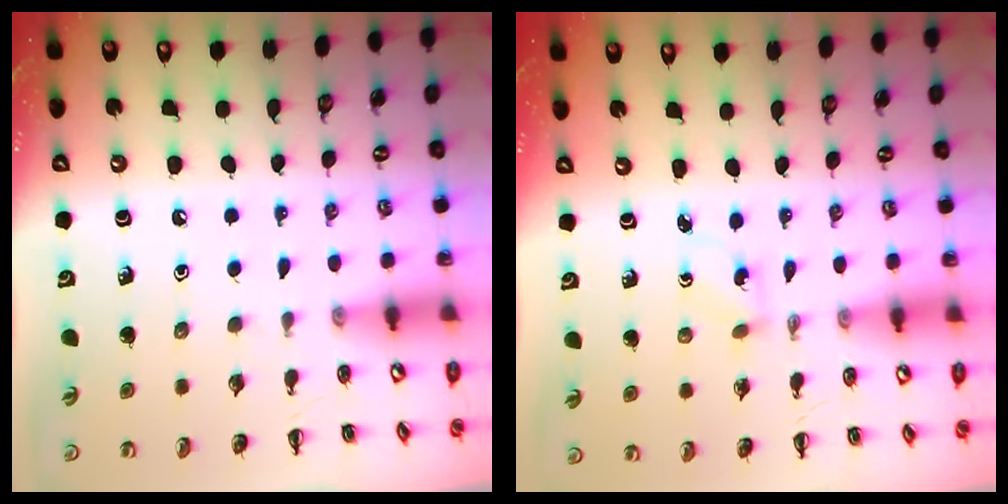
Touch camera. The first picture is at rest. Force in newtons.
{"total": 1.2, "press": 1.1, "slide": 0.5}